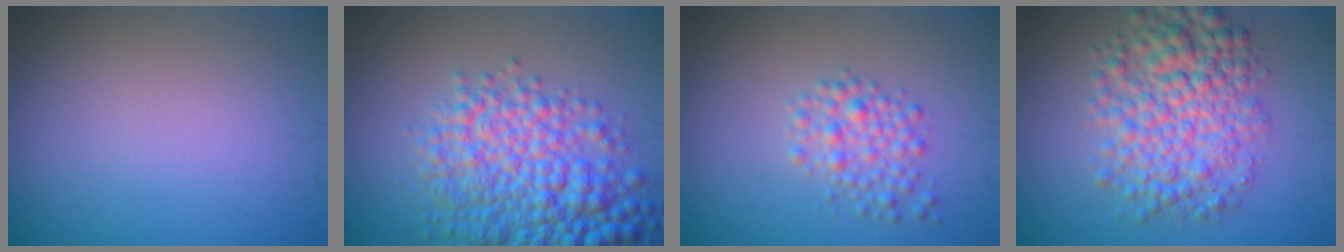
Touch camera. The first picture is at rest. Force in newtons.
{"total": 8.2, "press": 8.2, "slide": 0.2}
{"total": 2.6, "press": 2.6, "slide": 0.1}
{"total": 7.0, "press": 7.0, "slide": 0.1}